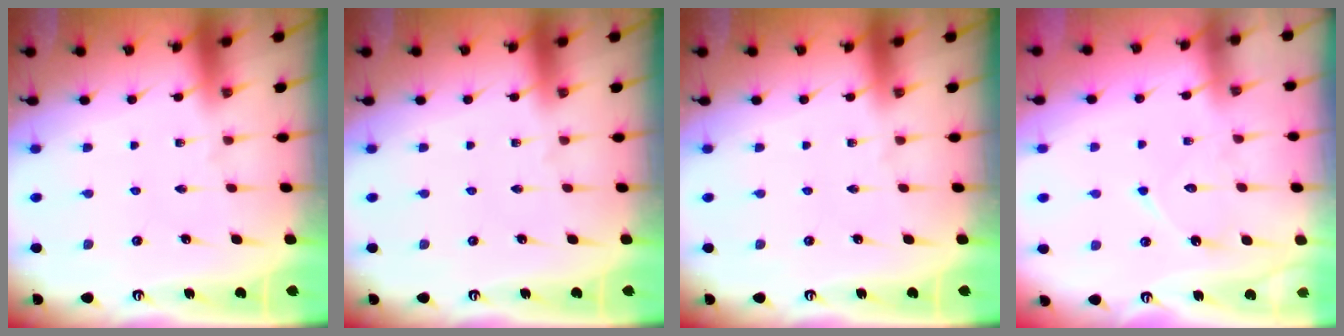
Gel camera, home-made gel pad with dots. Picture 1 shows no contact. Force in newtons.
{"total": 0.0}
{"total": 0.0}
{"total": 7.8, "press": 7.8, "slide": 0.7}